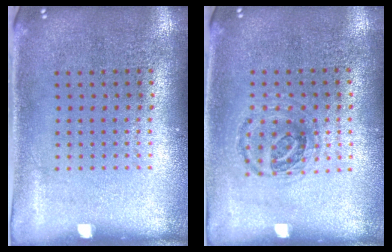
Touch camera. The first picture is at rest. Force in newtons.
{"total": 0.9, "press": 0.9, "slide": 0.2}